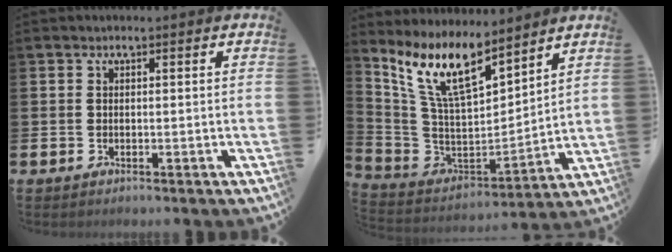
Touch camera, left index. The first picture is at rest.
{"total": 10.8, "force": [8.4, 3.3, 5.9], "torque": [-0.153, -0.050, 0.150]}